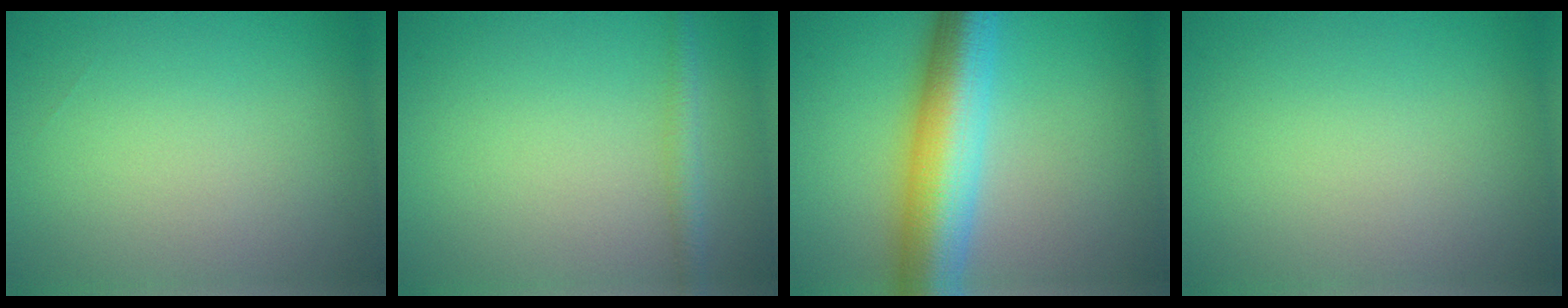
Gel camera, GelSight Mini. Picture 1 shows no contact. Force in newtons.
{"total": 1.6, "press": 1.6, "slide": 0.1}
{"total": 9.5, "press": 9.5, "slide": 0.1}
{"total": 0.0}